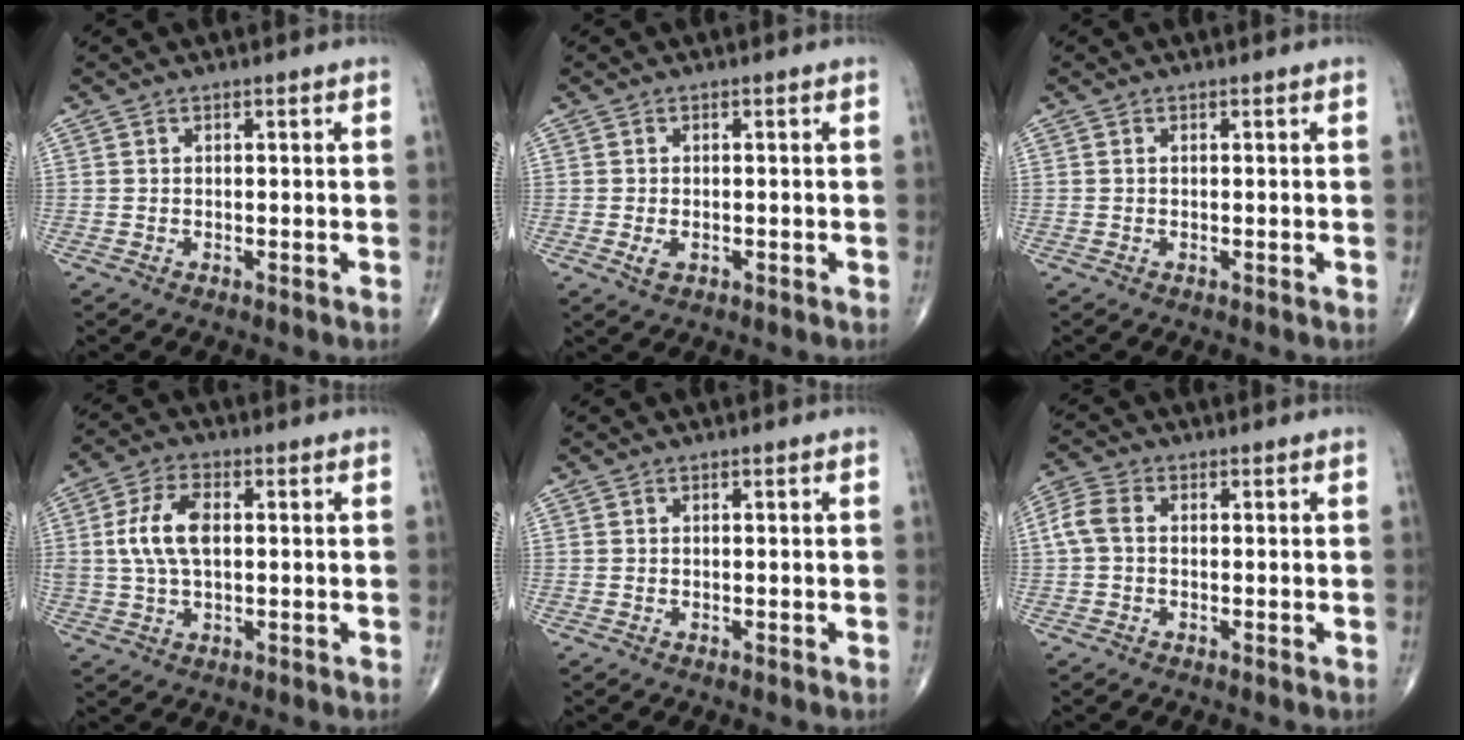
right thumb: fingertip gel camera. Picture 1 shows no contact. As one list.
[{"total": 2.0, "force": [-0.6, 1.2, 1.5], "torque": [-0.030, -0.001, -0.008]}, {"total": 0.0}, {"total": 8.4, "force": [1.0, 4.5, 7.1], "torque": [-0.148, 0.008, 0.020]}, {"total": 0.0}, {"total": 4.3, "force": [0.0, 2.8, 3.3], "torque": [-0.082, 0.012, -0.008]}]